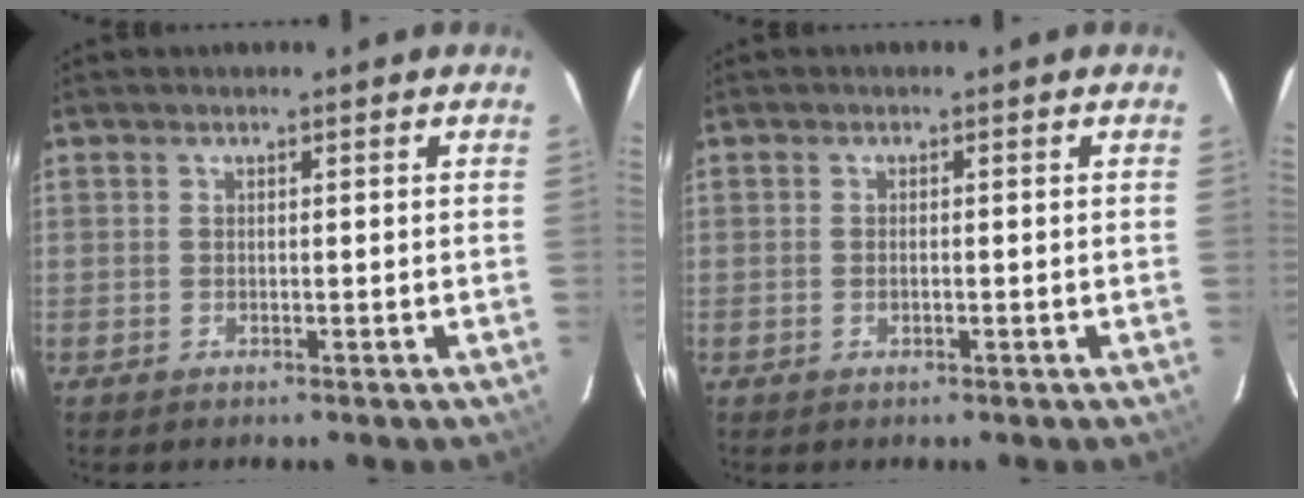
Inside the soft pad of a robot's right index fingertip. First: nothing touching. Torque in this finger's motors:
{"motor_torque": [-0.20, -0.07, 0.01, 0.00]}